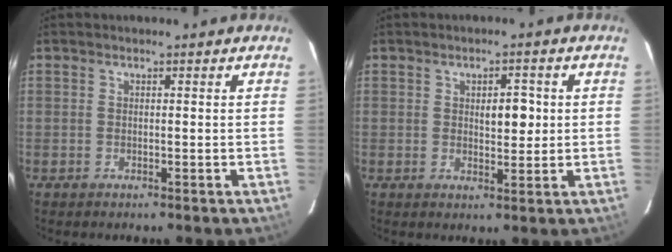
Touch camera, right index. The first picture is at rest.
{"total": 3.9, "force": [0.7, 1.8, 3.4], "torque": [-0.049, 0.002, 0.014]}